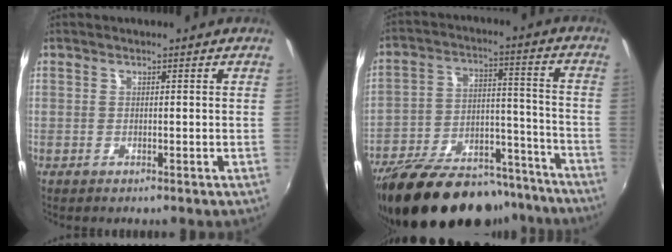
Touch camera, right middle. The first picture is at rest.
{"total": 26.3, "force": [-21.1, 10.4, 11.7], "torque": [-0.220, 0.017, -0.292]}